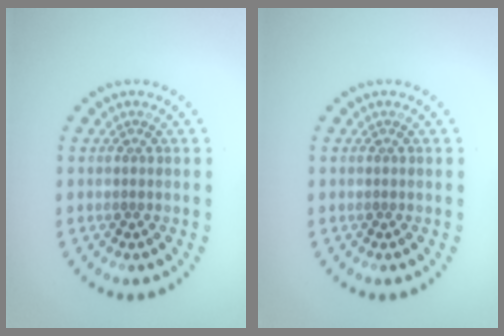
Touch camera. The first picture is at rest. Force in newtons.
{"total": 0.0}